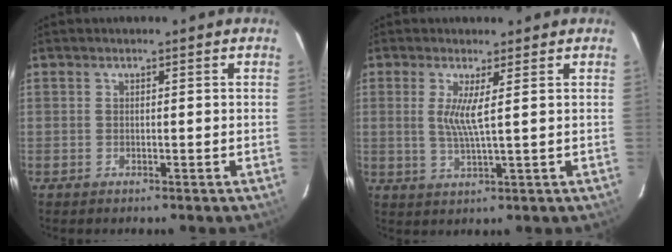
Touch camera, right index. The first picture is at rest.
{"total": 4.3, "force": [1.1, -0.3, 4.1], "torque": [-0.082, -0.009, 0.018]}